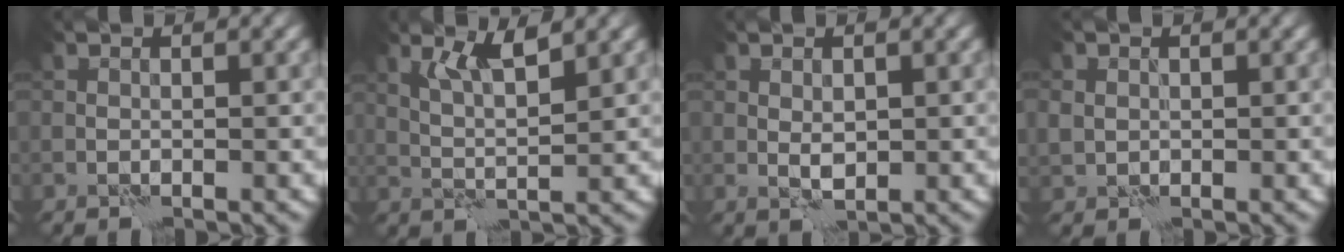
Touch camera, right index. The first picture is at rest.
{"total": 3.1, "force": [1.9, 0.3, 2.5], "torque": [-0.053, -0.003, 0.038]}
{"total": 1.3, "force": [0.1, 0.7, 1.1], "torque": [-0.023, 0.001, 0.005]}
{"total": 1.4, "force": [0.2, 1.4, 0.3], "torque": [-0.008, -0.001, 0.003]}